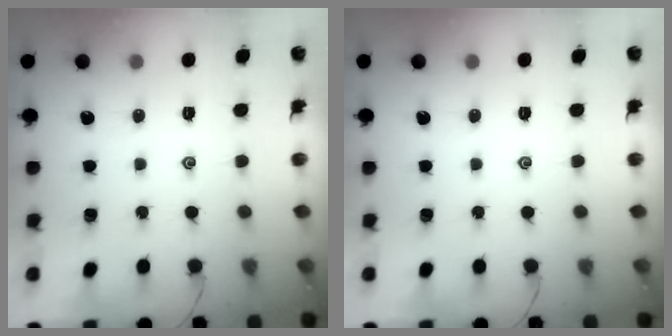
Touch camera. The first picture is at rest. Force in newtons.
{"total": 0.0}